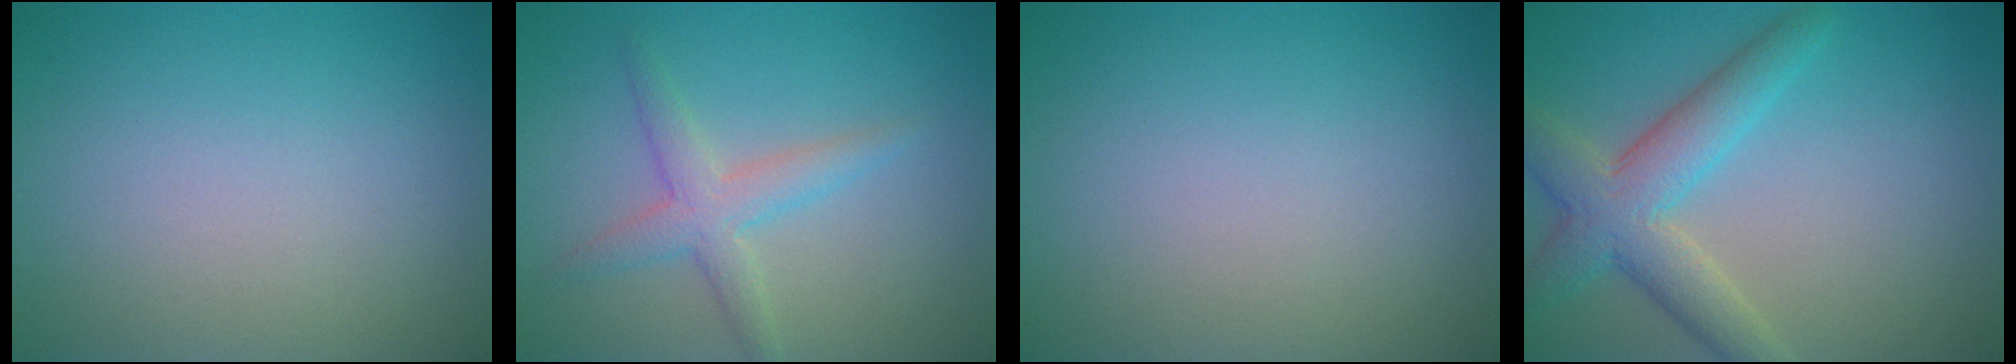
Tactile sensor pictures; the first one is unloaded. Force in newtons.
{"total": 2.9, "press": 2.9, "slide": 0.1}
{"total": 0.0}
{"total": 5.5, "press": 5.4, "slide": 0.3}